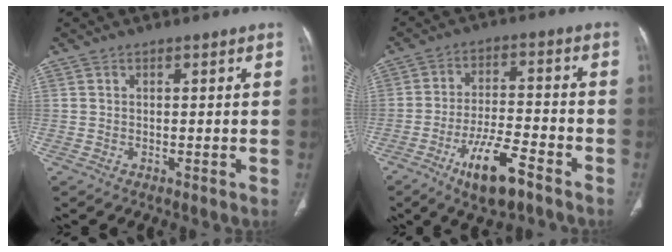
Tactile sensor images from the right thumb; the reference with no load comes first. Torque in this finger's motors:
{"motor_torque": [0.36, -0.63, 0.99, -0.69, 0.30]}